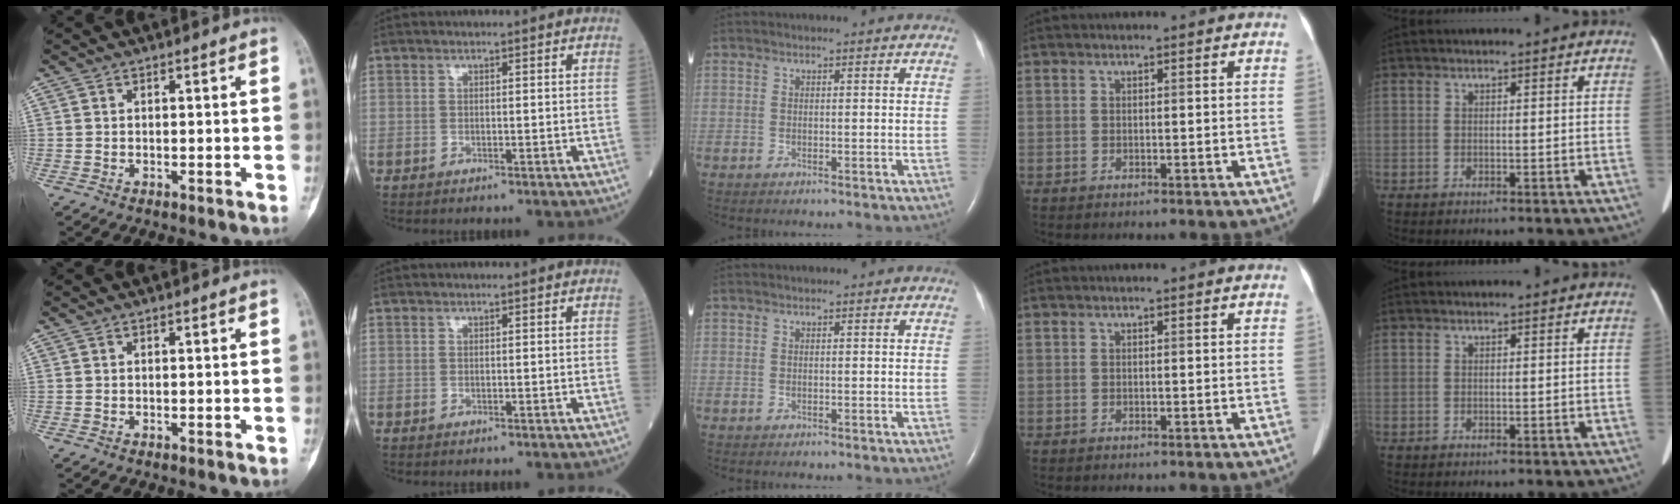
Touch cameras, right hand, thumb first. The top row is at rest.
{}